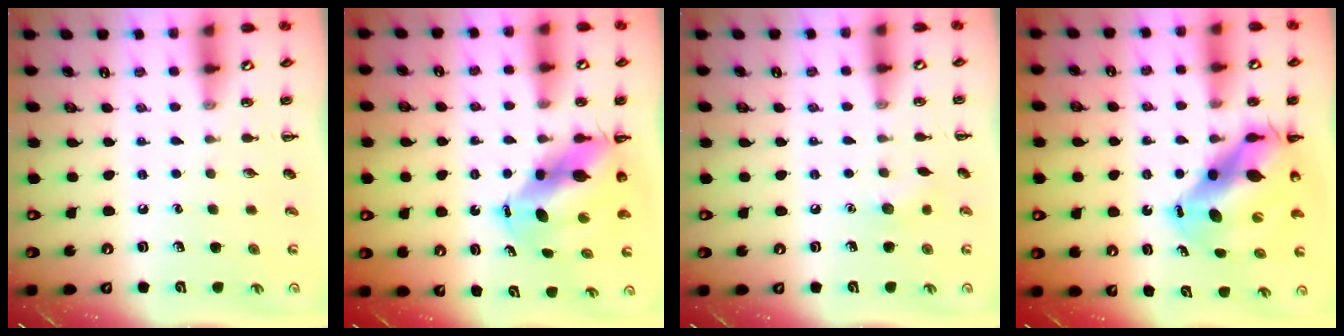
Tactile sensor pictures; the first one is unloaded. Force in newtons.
{"total": 9.1, "press": 8.8, "slide": 2.5}
{"total": 5.8, "press": 5.6, "slide": 1.6}
{"total": 12.1, "press": 11.6, "slide": 3.1}